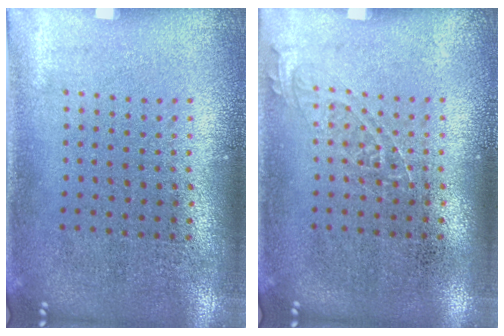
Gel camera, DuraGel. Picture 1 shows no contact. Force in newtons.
{"total": 1.0, "press": 1.0, "slide": 0.1}